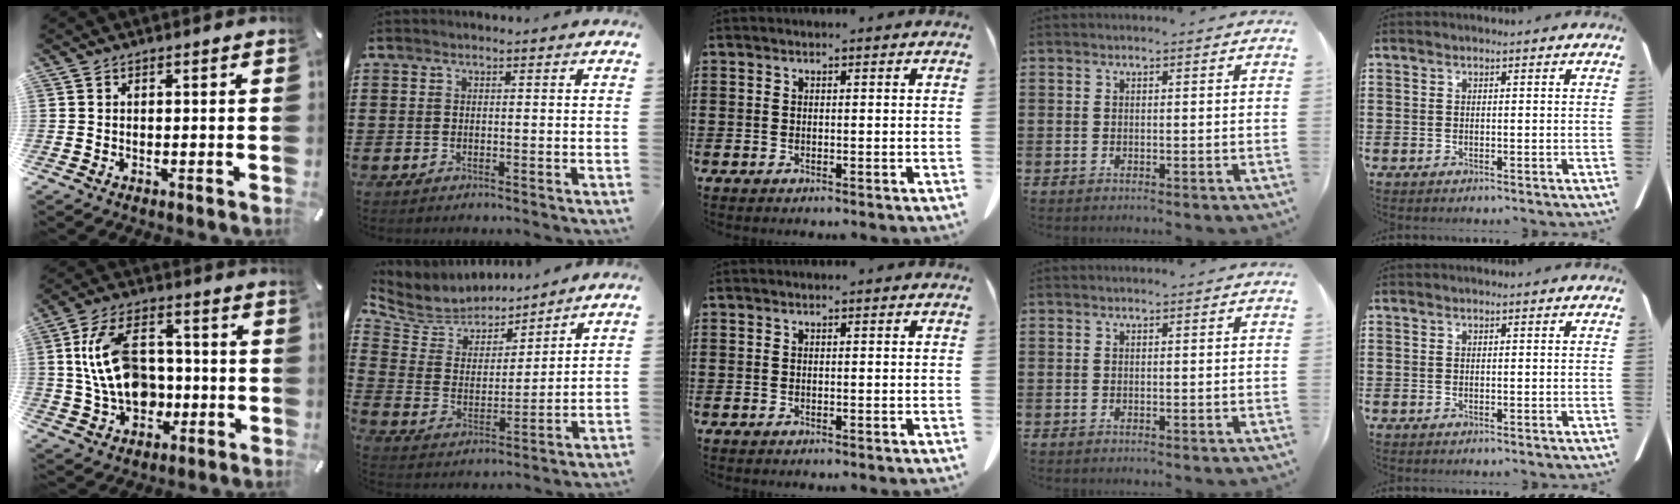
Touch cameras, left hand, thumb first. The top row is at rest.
{"thumb": {"total": 15.7, "force": [0.2, 11.1, 11.1], "torque": [-0.231, 0.011, 0.005]}, "index": {"total": 6.5, "force": [6.1, 2.4, 0.2], "torque": [-0.048, -0.040, 0.106]}}